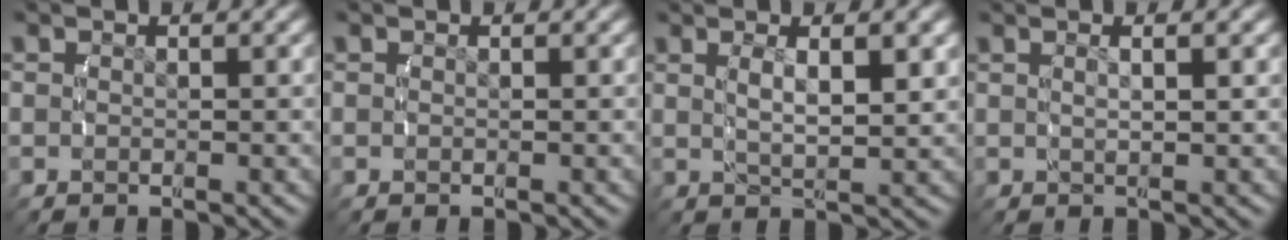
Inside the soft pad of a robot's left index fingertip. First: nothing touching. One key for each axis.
{"total": 0.0}
{"total": 3.5, "fx": 0.9, "fy": 0.5, "fz": 3.3, "tx": -0.057, "ty": -0.005, "tz": 0.027}
{"total": 1.7, "fx": 0.5, "fy": -0.3, "fz": 1.6, "tx": -0.021, "ty": 0.000, "tz": 0.016}